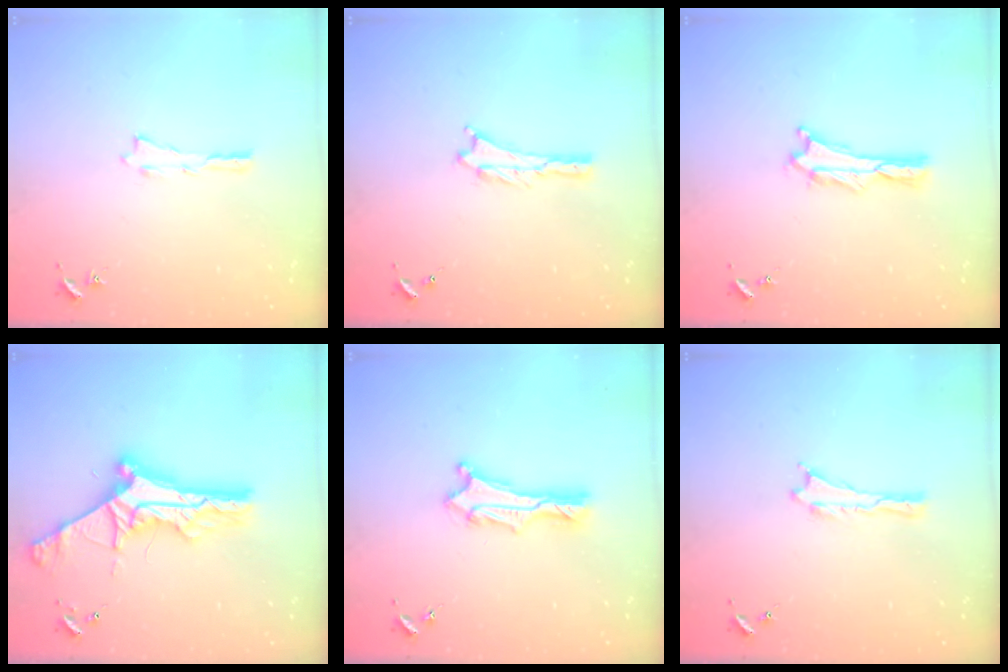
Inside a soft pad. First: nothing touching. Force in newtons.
{"total": 0.9, "press": 0.9, "slide": 0.2}
{"total": 0.9, "press": 0.9, "slide": 0.2}
{"total": 10.1, "press": 10.0, "slide": 1.1}
{"total": 2.4, "press": 2.4, "slide": 0.3}
{"total": 0.0}